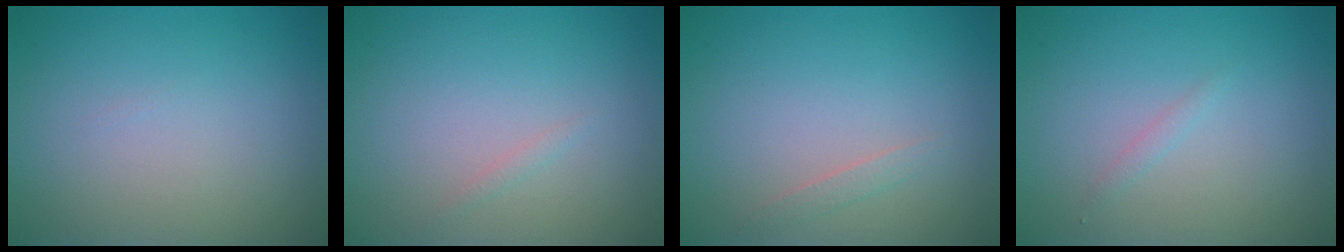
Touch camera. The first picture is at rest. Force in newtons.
{"total": 0.6, "press": 0.6, "slide": 0.1}
{"total": 0.8, "press": 0.8, "slide": 0.0}
{"total": 0.7, "press": 0.7, "slide": 0.1}